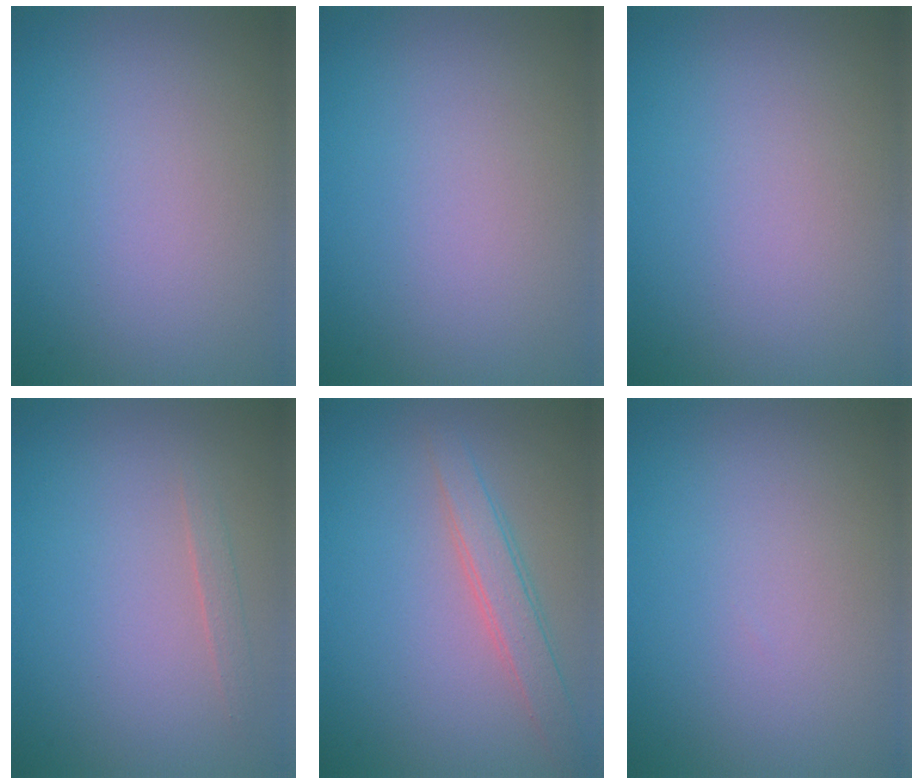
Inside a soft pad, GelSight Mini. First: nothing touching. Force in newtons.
{"total": 0.0}
{"total": 0.0}
{"total": 0.8, "press": 0.8, "slide": 0.1}
{"total": 2.8, "press": 2.8, "slide": 0.1}
{"total": 0.0}